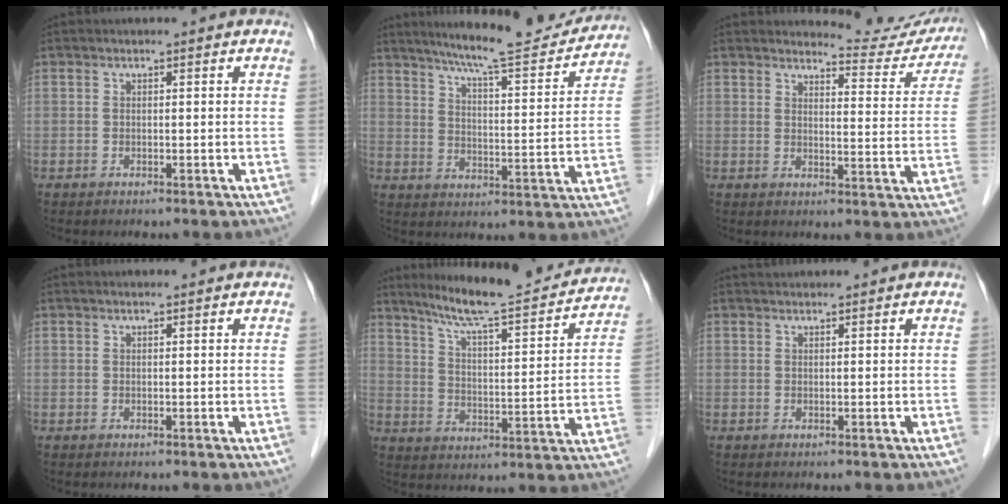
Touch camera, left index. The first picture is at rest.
{"total": 15.1, "force": [13.8, 1.0, 6.0], "torque": [-0.091, -0.019, 0.192]}
{"total": 10.0, "force": [9.9, 1.3, -0.1], "torque": [0.014, -0.052, 0.100]}
{"total": 1.3, "force": [1.2, 0.1, 0.5], "torque": [-0.011, 0.008, 0.013]}
{"total": 18.7, "force": [16.8, 1.5, 7.9], "torque": [-0.123, -0.020, 0.238]}
{"total": 2.1, "force": [2.1, 0.2, 0.4], "torque": [-0.009, 0.025, 0.032]}